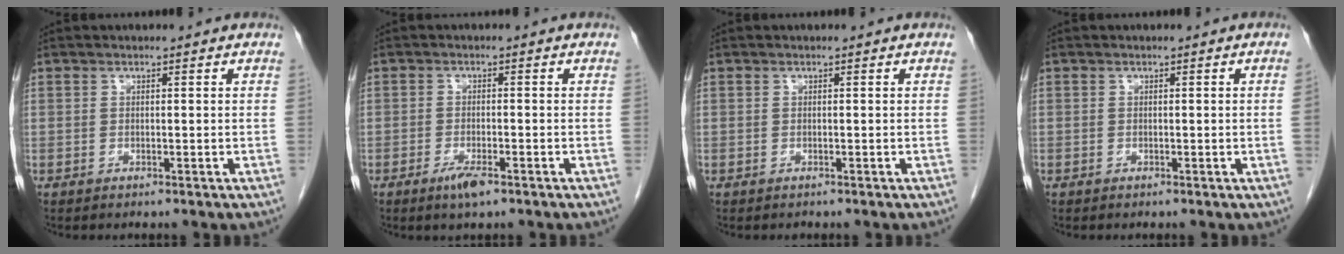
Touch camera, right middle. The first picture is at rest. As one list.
[{"total": 3.0, "force": [-1.9, 0.7, 2.2], "torque": [-0.044, -0.002, -0.034]}, {"total": 0.0}, {"total": 0.7, "force": [-0.1, -0.3, 0.6], "torque": [-0.001, 0.001, 0.000]}]